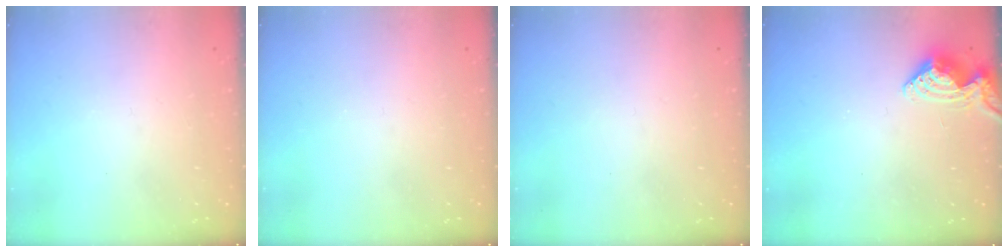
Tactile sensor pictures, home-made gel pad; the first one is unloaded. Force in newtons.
{"total": 0.0}
{"total": 0.0}
{"total": 8.2, "press": 8.2, "slide": 0.6}